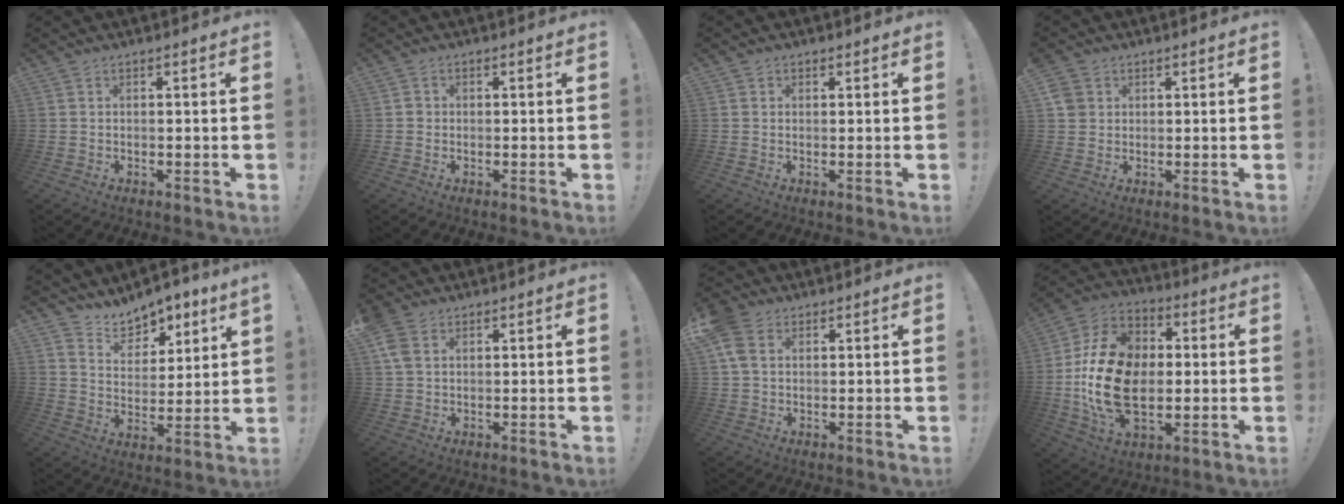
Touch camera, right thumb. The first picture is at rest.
{"total": 1.4, "force": [-0.2, 1.4, 0.4], "torque": [0.000, 0.003, -0.005]}
{"total": 1.1, "force": [0.6, 0.9, 0.0], "torque": [0.005, -0.002, 0.011]}
{"total": 4.0, "force": [1.7, 3.4, 1.1], "torque": [-0.013, -0.001, 0.035]}
{"total": 8.9, "force": [7.9, 3.8, 1.8], "torque": [-0.027, -0.067, 0.148]}
{"total": 6.0, "force": [2.8, 3.7, 3.7], "torque": [-0.066, -0.006, 0.055]}
{"total": 8.6, "force": [3.0, 6.0, 5.4], "torque": [-0.118, 0.001, 0.061]}
{"total": 22.7, "force": [-1.5, 15.9, 16.2], "torque": [-0.312, 0.022, -0.014]}